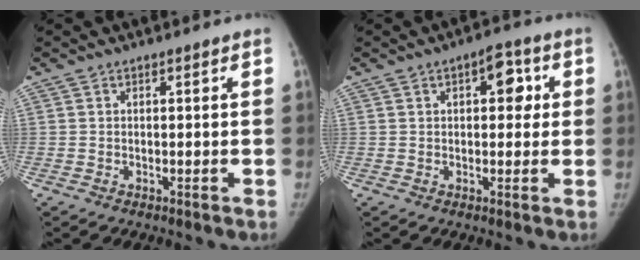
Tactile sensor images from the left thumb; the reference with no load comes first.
{"total": 6.0, "force": [1.6, 3.3, 4.7], "torque": [-0.033, 0.004, 0.014]}